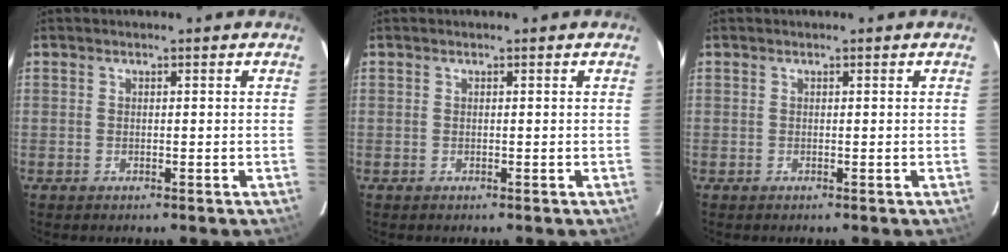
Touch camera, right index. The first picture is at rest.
{"total": 0.0}
{"total": 0.0}